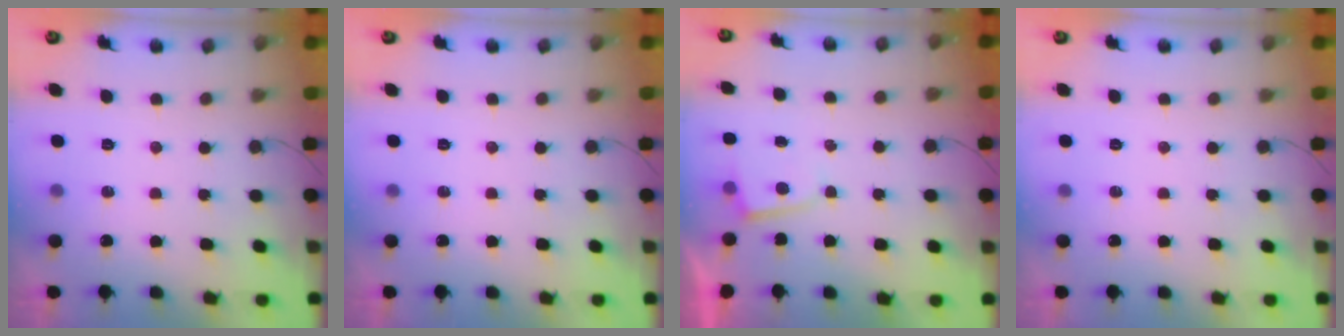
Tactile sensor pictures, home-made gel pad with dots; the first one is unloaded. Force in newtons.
{"total": 0.0}
{"total": 2.3, "press": 2.3, "slide": 0.2}
{"total": 0.0}